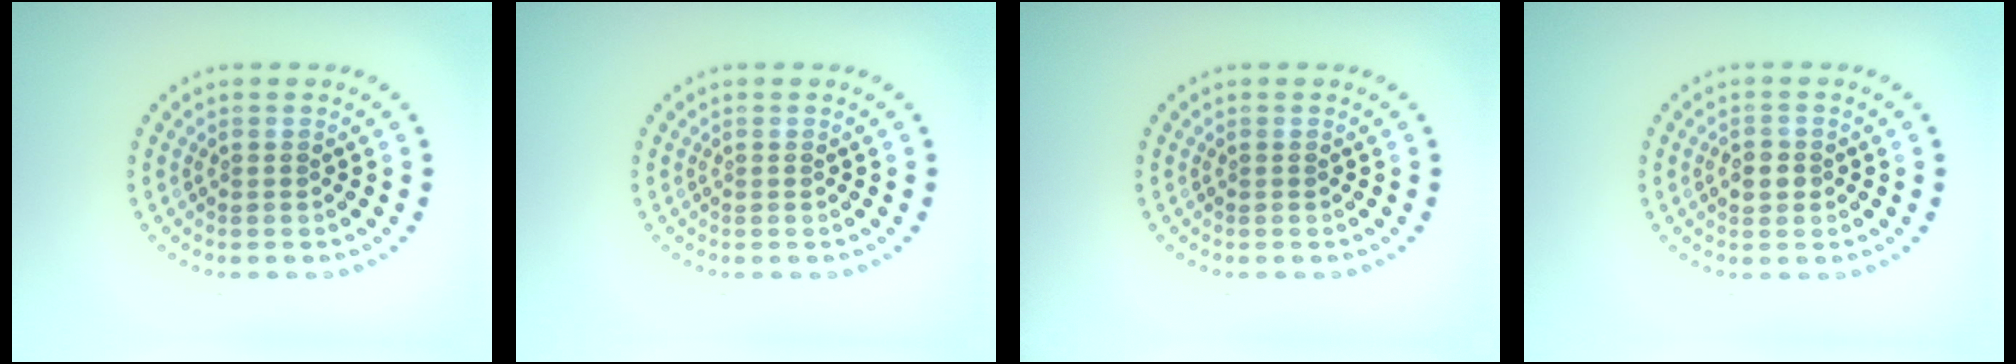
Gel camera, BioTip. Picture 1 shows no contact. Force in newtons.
{"total": 0.0}
{"total": 0.0}
{"total": 1.7, "press": 1.6, "slide": 0.2}